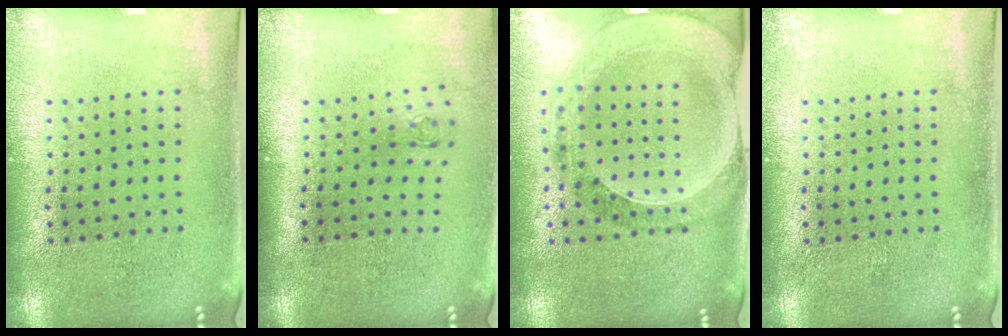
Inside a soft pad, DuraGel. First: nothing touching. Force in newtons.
{"total": 0.6, "press": 0.3, "slide": 0.6}
{"total": 1.4, "press": 1.4, "slide": 0.3}
{"total": 0.0}